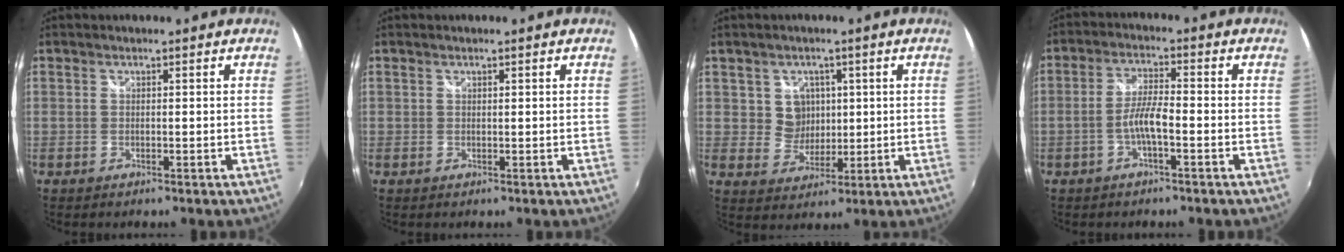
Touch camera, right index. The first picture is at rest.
{"total": 1.9, "force": [0.6, -1.8, -0.4], "torque": [0.014, -0.005, 0.013]}
{"total": 5.3, "force": [1.3, 5.1, 1.0], "torque": [-0.018, 0.008, 0.029]}
{"total": 4.7, "force": [-1.9, 0.6, 4.2], "torque": [-0.088, 0.007, -0.037]}